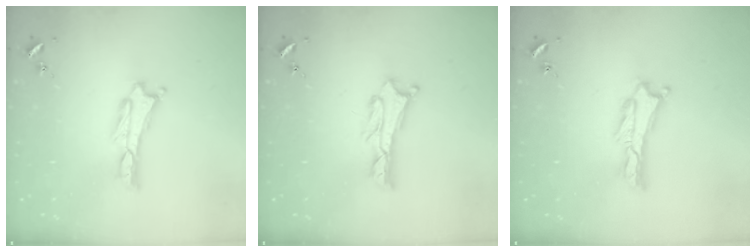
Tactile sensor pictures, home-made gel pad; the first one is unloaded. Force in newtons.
{"total": 1.2, "press": 1.2, "slide": 0.2}
{"total": 1.2, "press": 1.1, "slide": 0.3}